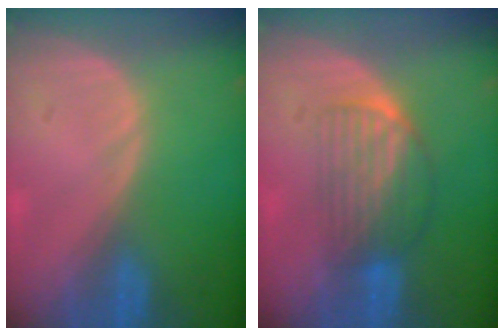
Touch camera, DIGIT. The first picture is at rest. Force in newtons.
{"total": 6.8, "press": 5.8, "slide": 3.4}